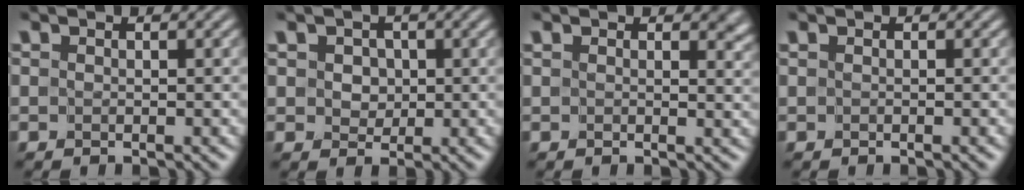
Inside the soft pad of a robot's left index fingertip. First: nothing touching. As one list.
[{"total": 2.6, "force": [0.7, 2.1, 1.3], "torque": [-0.028, 0.015, 0.002]}, {"total": 3.2, "force": [1.3, 1.9, 2.2], "torque": [-0.015, -0.002, 0.015]}, {"total": 0.0}]